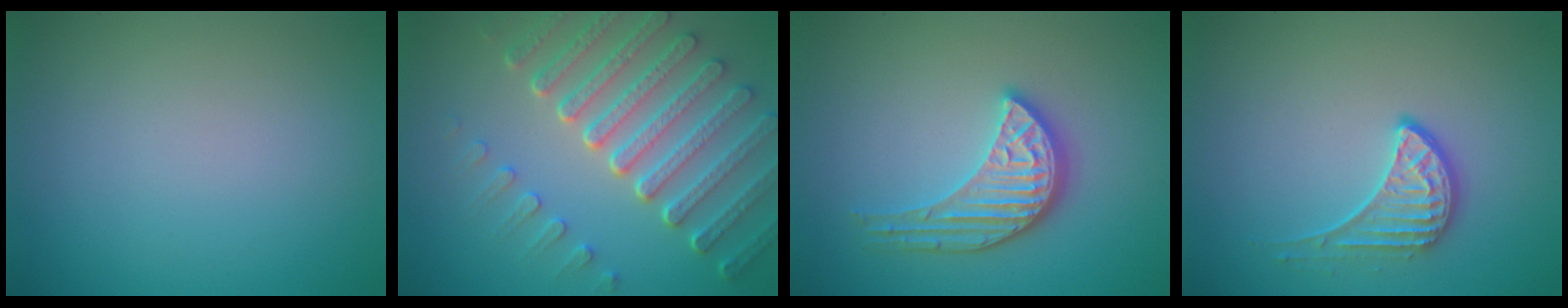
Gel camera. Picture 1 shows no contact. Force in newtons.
{"total": 7.3, "press": 5.5, "slide": 4.8}
{"total": 3.9, "press": 3.5, "slide": 1.7}
{"total": 2.3, "press": 1.7, "slide": 1.5}